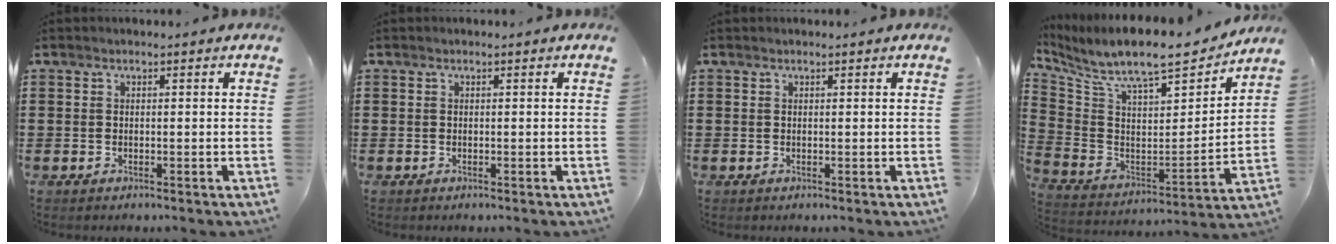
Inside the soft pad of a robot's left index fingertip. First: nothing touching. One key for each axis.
{"total": 0.0}
{"total": 0.0}
{"total": 9.7, "fx": 8.3, "fy": 1.8, "fz": 4.5, "tx": -0.117, "ty": -0.067, "tz": 0.140}